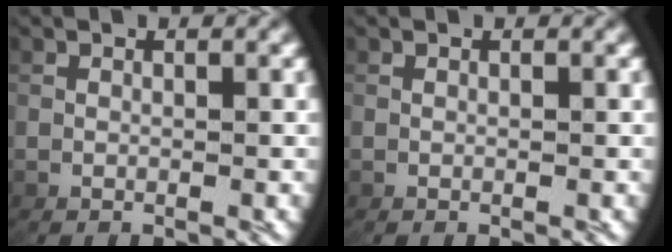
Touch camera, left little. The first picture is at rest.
{"total": 0.0}